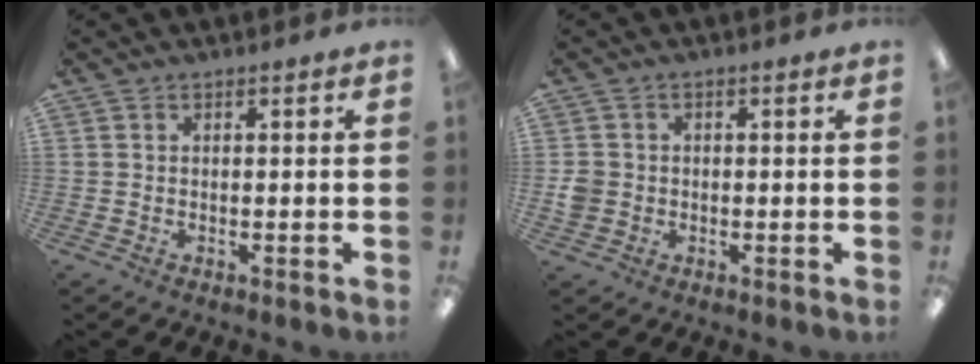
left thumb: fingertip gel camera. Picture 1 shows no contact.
{"total": 3.1, "force": [-0.5, 3.0, 0.9], "torque": [-0.008, 0.002, -0.010]}